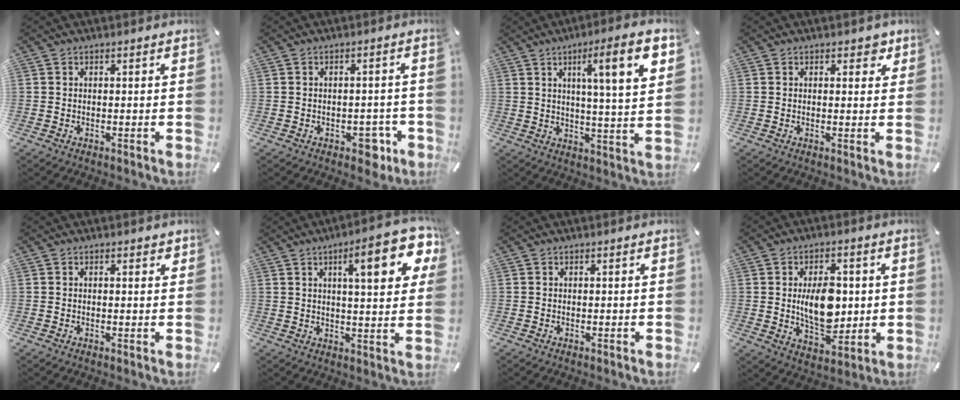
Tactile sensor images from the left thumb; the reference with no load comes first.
{"total": 5.6, "force": [-2.8, 3.4, 3.5], "torque": [-0.037, 0.015, -0.050]}
{"total": 13.7, "force": [5.7, 1.8, 12.4], "torque": [-0.194, -0.016, 0.081]}
{"total": 2.8, "force": [1.4, 1.7, 1.7], "torque": [-0.007, -0.005, 0.015]}
{"total": 1.0, "force": [0.3, 0.4, 0.8], "torque": [-0.010, -0.001, 0.004]}
{"total": 15.7, "force": [6.8, 4.5, 13.4], "torque": [-0.189, -0.022, 0.098]}
{"total": 0.0}
{"total": 11.4, "force": [0.8, 7.2, 8.8], "torque": [-0.142, -0.003, 0.011]}